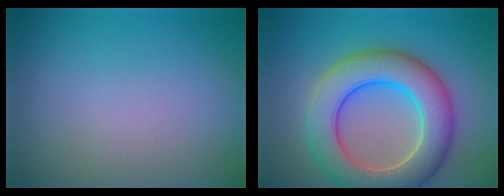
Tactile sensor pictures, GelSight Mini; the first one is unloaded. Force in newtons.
{"total": 9.0, "press": 9.0, "slide": 0.5}